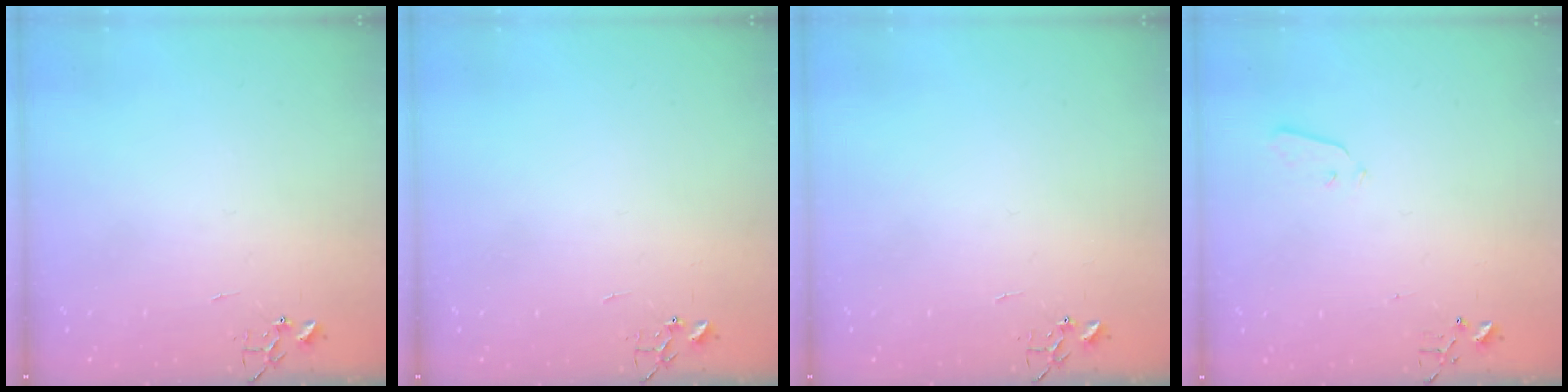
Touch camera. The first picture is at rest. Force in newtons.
{"total": 0.0}
{"total": 0.0}
{"total": 2.9, "press": 2.8, "slide": 0.8}